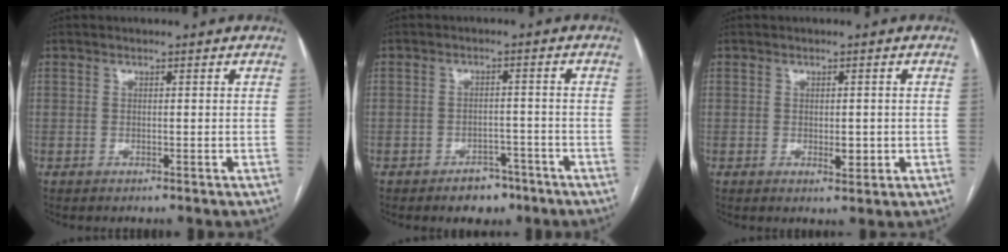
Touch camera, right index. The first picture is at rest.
{"total": 4.5, "force": [-3.1, 2.8, 1.7], "torque": [-0.016, 0.009, -0.038]}
{"total": 2.5, "force": [-0.2, 1.3, 2.1], "torque": [-0.028, -0.003, 0.002]}